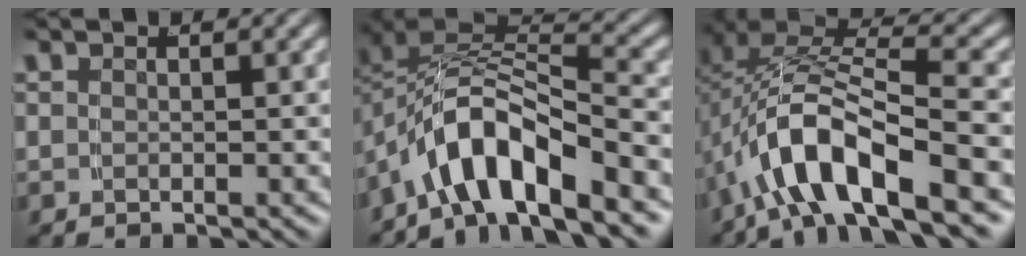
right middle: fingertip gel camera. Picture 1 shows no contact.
{"total": 8.5, "force": [-2.6, 5.2, 6.2], "torque": [-0.121, -0.019, -0.037]}
{"total": 7.9, "force": [-1.9, 3.8, 6.6], "torque": [-0.146, -0.022, -0.019]}